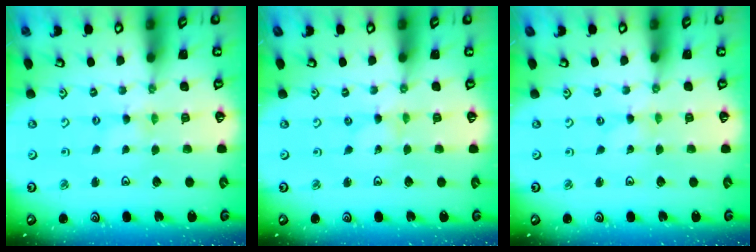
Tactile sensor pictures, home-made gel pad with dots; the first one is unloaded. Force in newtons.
{"total": 0.0}
{"total": 0.0}